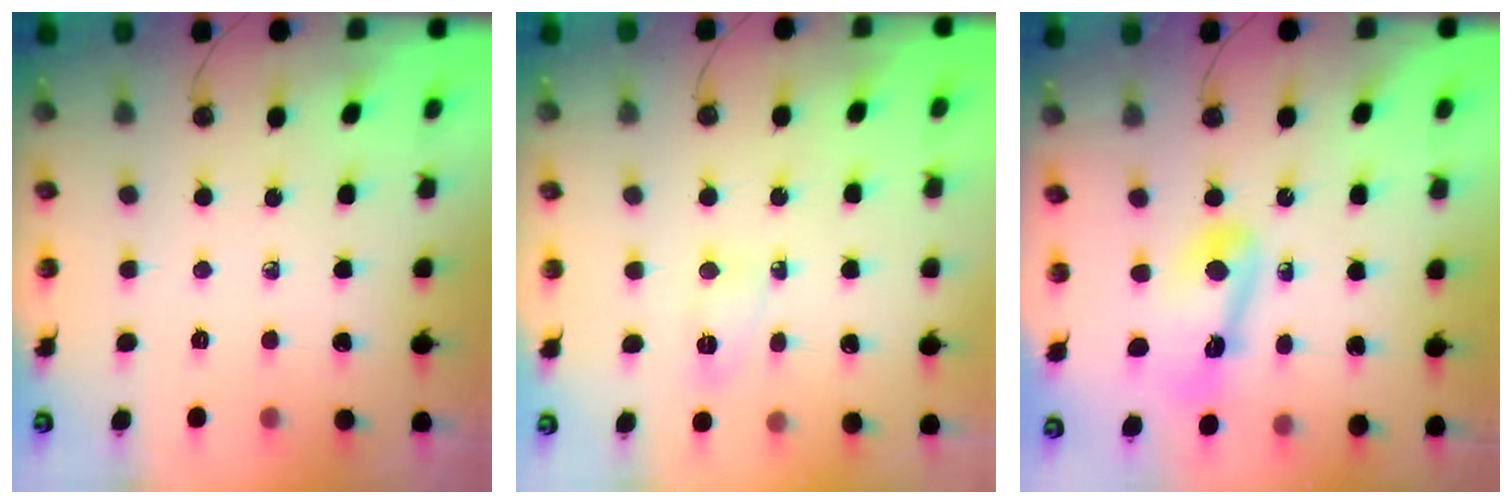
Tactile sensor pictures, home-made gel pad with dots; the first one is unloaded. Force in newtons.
{"total": 3.9, "press": 3.9, "slide": 0.5}
{"total": 11.7, "press": 11.7, "slide": 1.1}